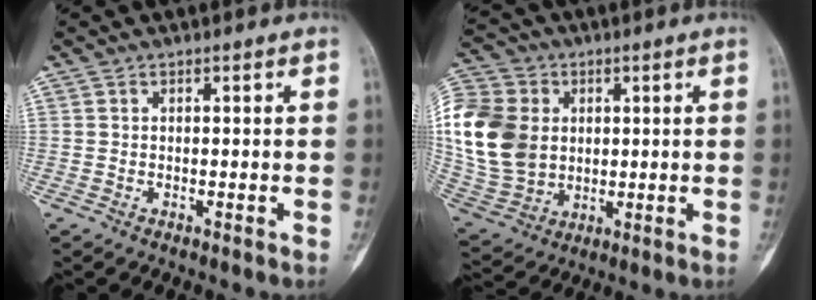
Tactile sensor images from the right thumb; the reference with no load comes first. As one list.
[{"total": 20.1, "force": [2.6, 15.9, 12.2], "torque": [-0.263, 0.004, 0.060]}]